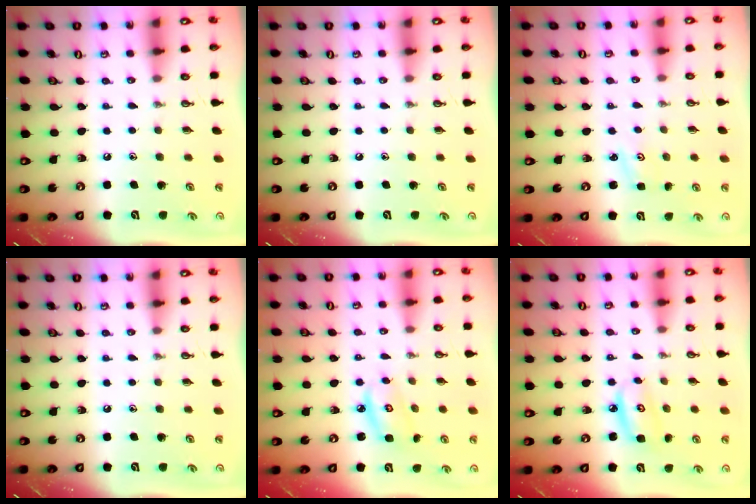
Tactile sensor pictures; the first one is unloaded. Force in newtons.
{"total": 0.0}
{"total": 1.8, "press": 1.7, "slide": 0.3}
{"total": 0.0}
{"total": 5.2, "press": 5.2, "slide": 0.2}
{"total": 6.0, "press": 6.0, "slide": 0.5}